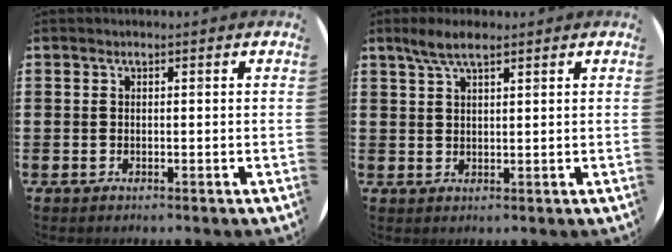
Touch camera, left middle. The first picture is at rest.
{"total": 3.7, "force": [2.7, 0.9, 2.3], "torque": [-0.050, 0.006, 0.048]}